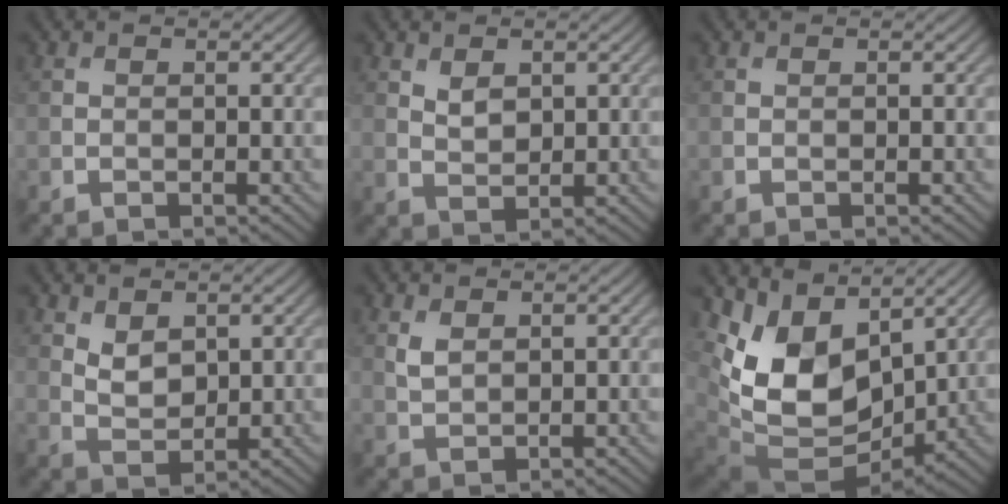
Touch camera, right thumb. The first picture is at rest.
{"total": 2.2, "force": [1.1, 1.3, 1.3], "torque": [-0.031, -0.004, 0.026]}
{"total": 0.0}
{"total": 3.1, "force": [1.6, 1.8, 2.0], "torque": [-0.046, -0.006, 0.036]}
{"total": 2.0, "force": [0.9, 1.2, 1.3], "torque": [-0.038, -0.003, 0.022]}
{"total": 13.1, "force": [3.5, 9.0, 8.9], "torque": [-0.200, -0.008, 0.078]}